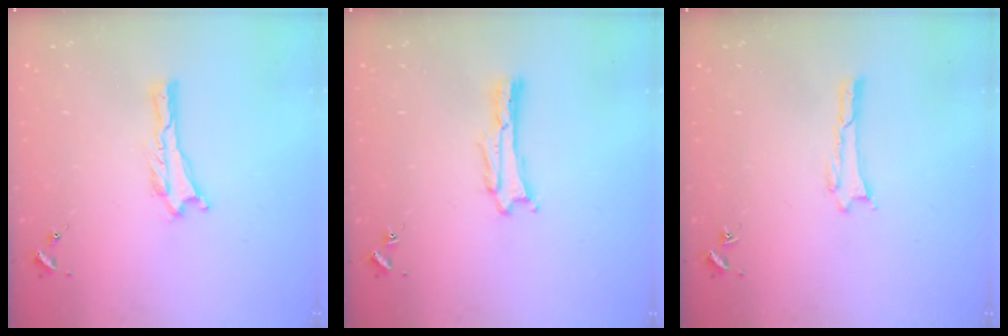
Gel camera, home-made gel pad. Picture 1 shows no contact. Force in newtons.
{"total": 0.0}
{"total": 0.0}